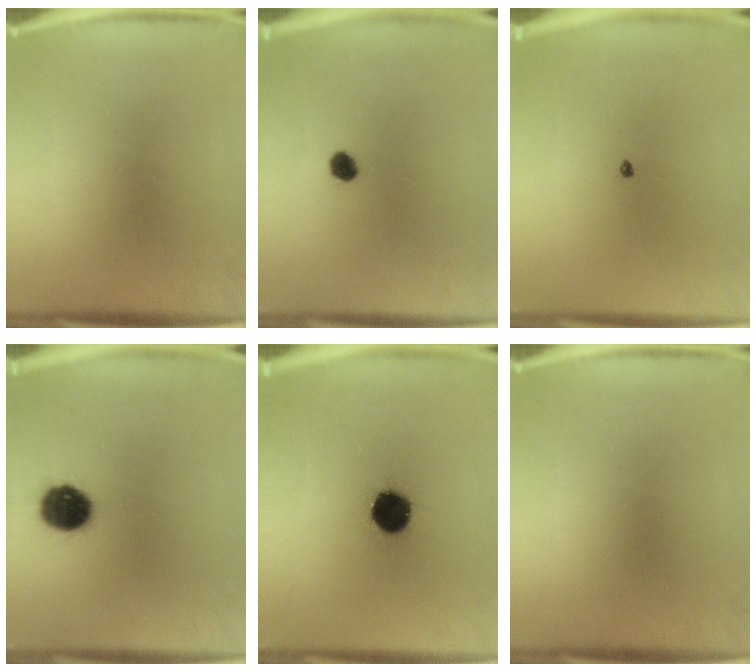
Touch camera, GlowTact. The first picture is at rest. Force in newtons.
{"total": 2.5}
{"total": 0.6}
{"total": 9.9}
{"total": 12.9}
{"total": 0.0}